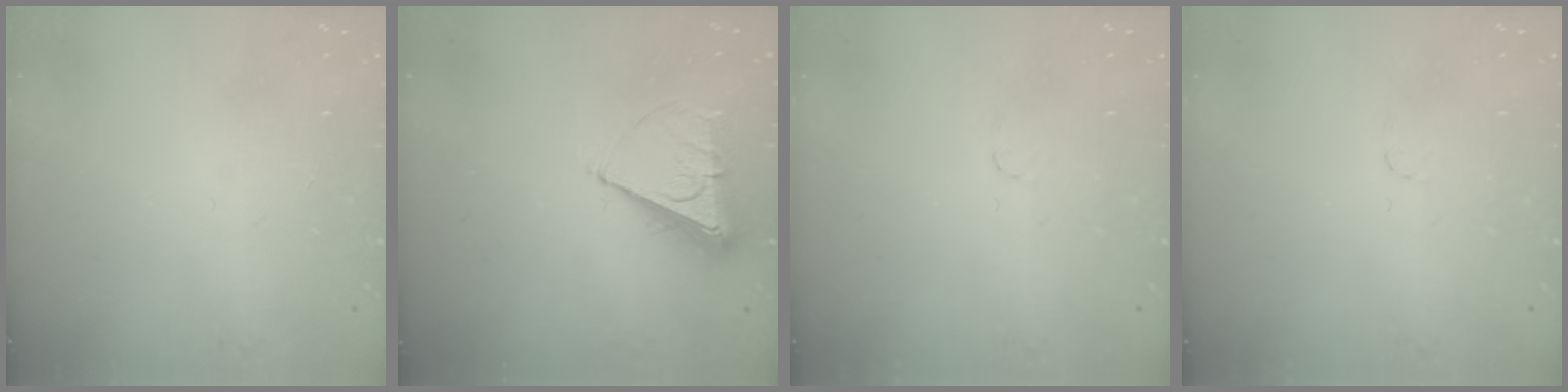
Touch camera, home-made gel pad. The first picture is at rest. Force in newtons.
{"total": 7.6, "press": 7.5, "slide": 0.5}
{"total": 2.7, "press": 2.6, "slide": 0.3}
{"total": 2.7, "press": 2.6, "slide": 0.3}